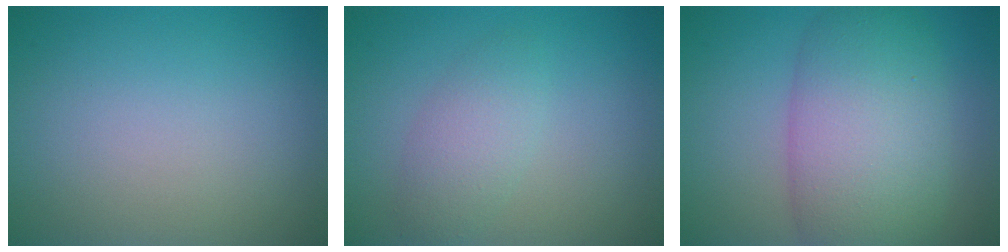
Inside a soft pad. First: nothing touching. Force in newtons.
{"total": 2.6, "press": 2.6, "slide": 0.1}
{"total": 8.9, "press": 8.9, "slide": 0.3}